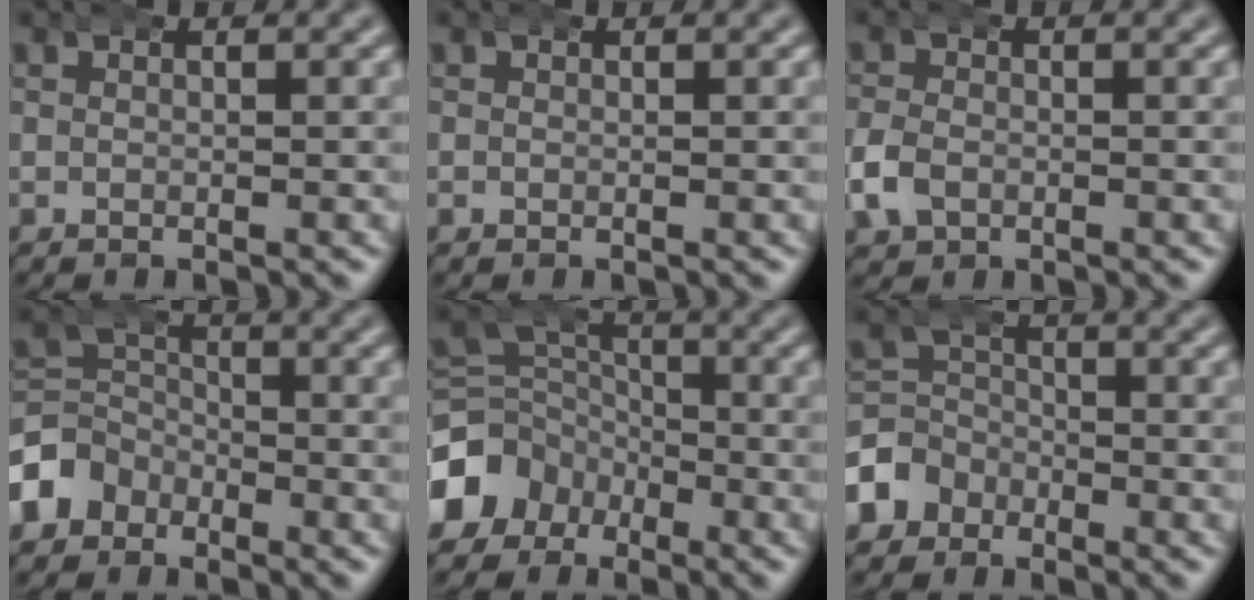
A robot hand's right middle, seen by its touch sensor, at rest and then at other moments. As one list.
[{"total": 0.0}, {"total": 2.6, "force": [-0.9, 2.2, 1.2], "torque": [-0.035, 0.002, -0.019]}, {"total": 5.2, "force": [-2.3, 4.5, 1.2], "torque": [-0.036, -0.016, -0.043]}, {"total": 8.1, "force": [-2.4, 7.2, 2.7], "torque": [-0.060, -0.025, -0.047]}, {"total": 5.1, "force": [-2.5, 4.3, 1.0], "torque": [-0.030, -0.013, -0.045]}]